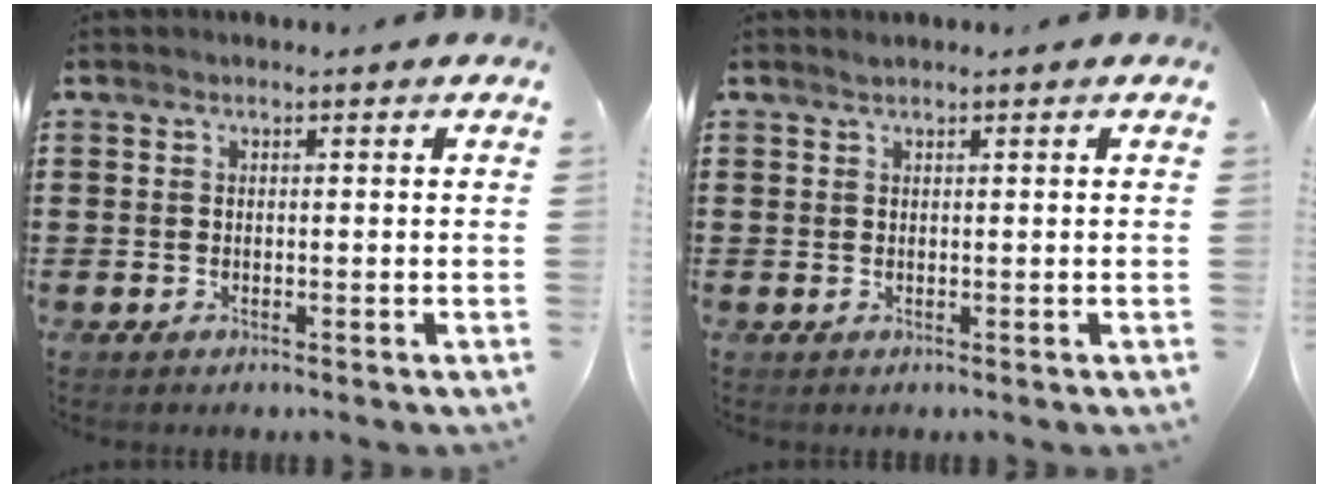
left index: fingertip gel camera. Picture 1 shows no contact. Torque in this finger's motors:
{"motor_torque": [-0.01, 0.02, -0.11, -0.09]}